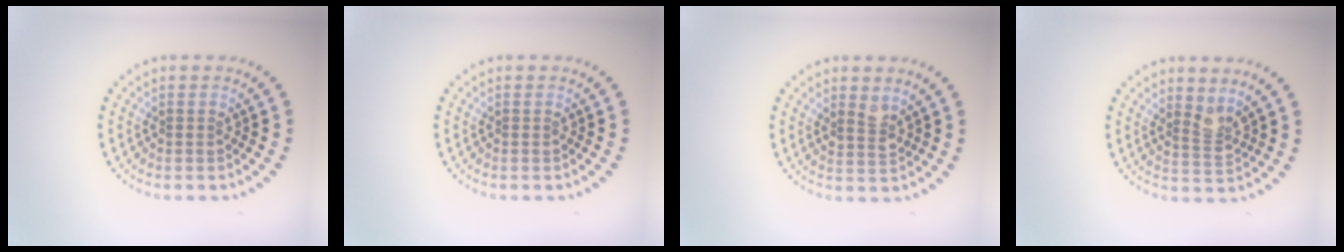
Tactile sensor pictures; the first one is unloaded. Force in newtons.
{"total": 0.0}
{"total": 1.7, "press": 1.5, "slide": 0.9}
{"total": 2.0, "press": 1.5, "slide": 1.3}